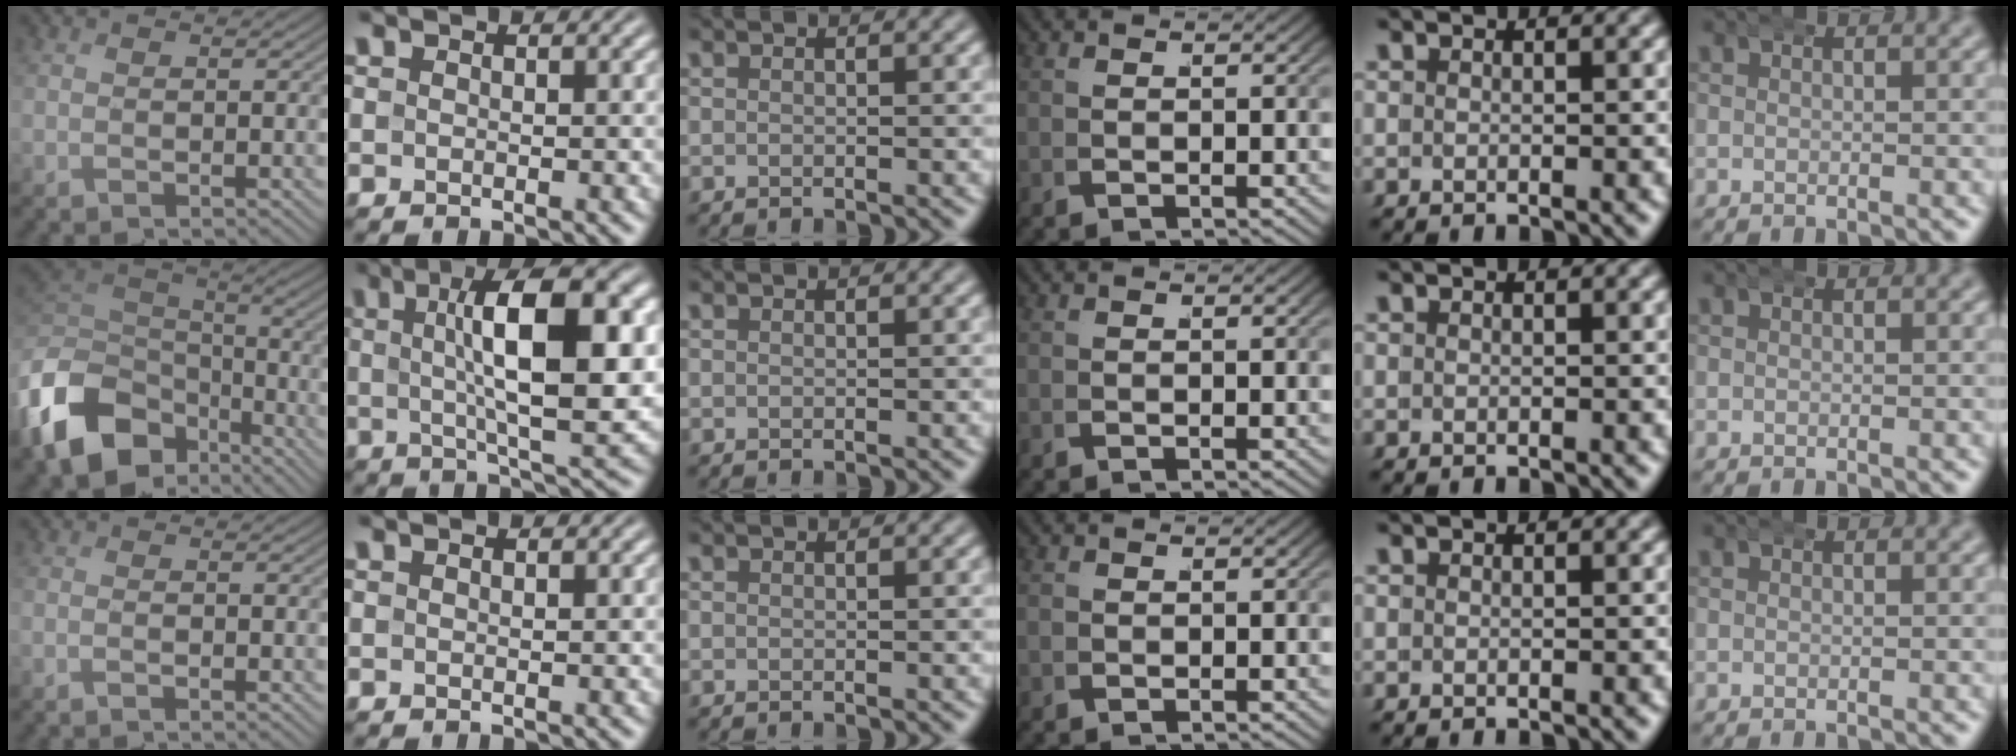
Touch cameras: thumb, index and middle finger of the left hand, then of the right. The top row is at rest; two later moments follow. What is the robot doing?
{"motion": "wrap", "object": "bandana"}